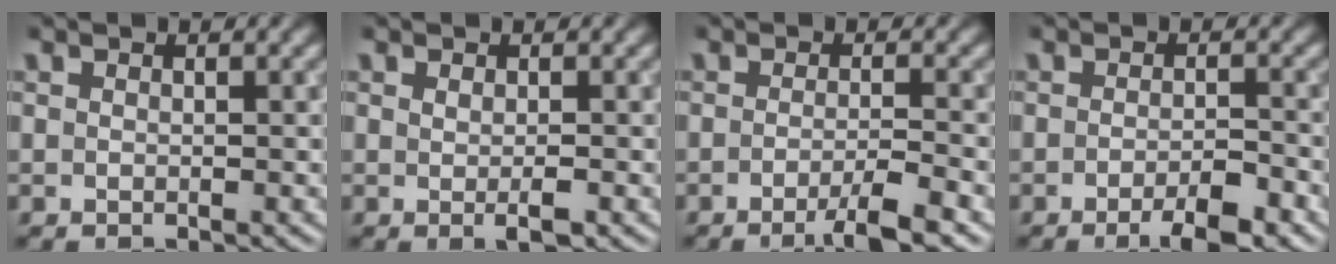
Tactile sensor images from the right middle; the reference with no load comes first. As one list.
[{"total": 1.4, "force": [-0.1, 0.2, 1.4], "torque": [-0.022, -0.006, 0.000]}, {"total": 3.8, "force": [-1.9, 0.6, 3.2], "torque": [-0.047, -0.003, -0.040]}, {"total": 3.9, "force": [-2.2, 0.8, 3.0], "torque": [-0.049, -0.002, -0.036]}]